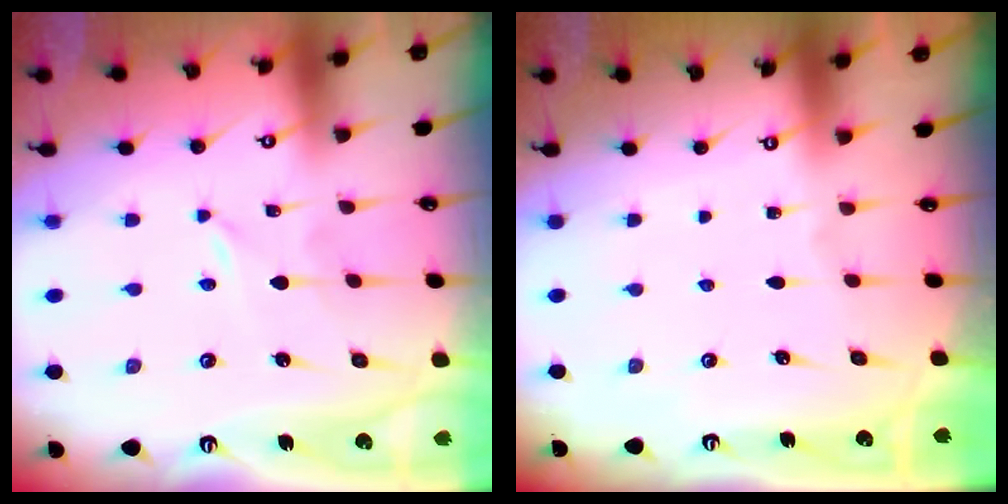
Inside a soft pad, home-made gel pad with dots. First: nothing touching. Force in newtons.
{"total": 0.0}